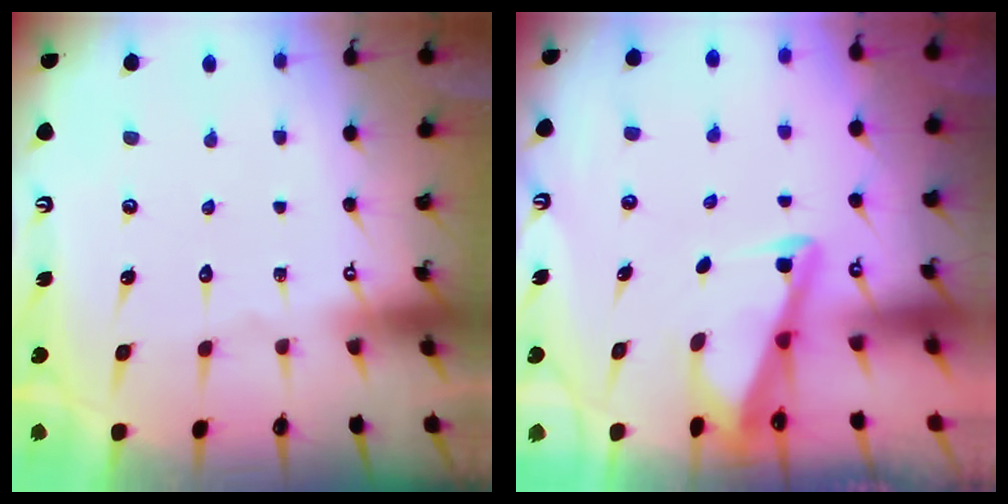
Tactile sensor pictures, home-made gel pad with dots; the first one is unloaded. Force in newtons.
{"total": 2.8, "press": 2.8, "slide": 0.3}